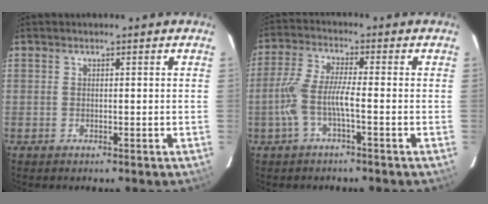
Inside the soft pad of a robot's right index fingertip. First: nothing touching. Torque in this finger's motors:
{"motor_torque": [0.83, -0.42, 0.56, 0.15]}